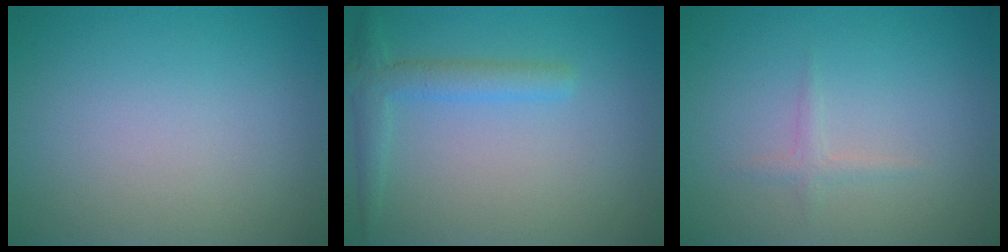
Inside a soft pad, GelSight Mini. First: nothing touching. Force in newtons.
{"total": 1.7, "press": 1.7, "slide": 0.1}
{"total": 0.9, "press": 0.9, "slide": 0.0}